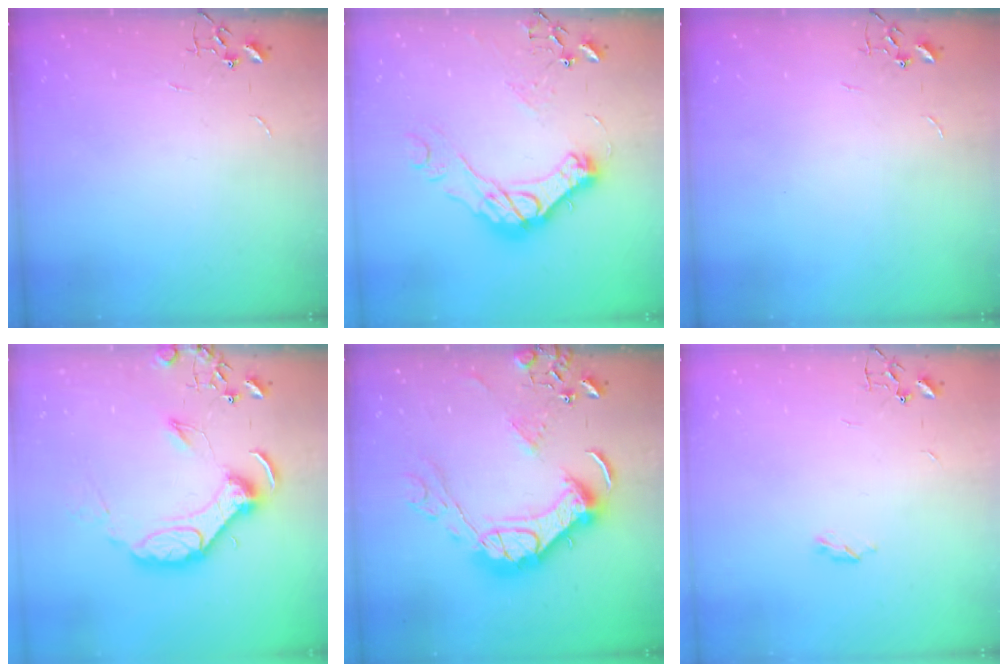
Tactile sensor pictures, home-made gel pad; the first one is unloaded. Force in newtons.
{"total": 18.7, "press": 18.6, "slide": 1.4}
{"total": 0.0}
{"total": 14.3, "press": 14.2, "slide": 2.0}
{"total": 20.6, "press": 20.4, "slide": 2.4}
{"total": 3.4, "press": 3.3, "slide": 0.6}